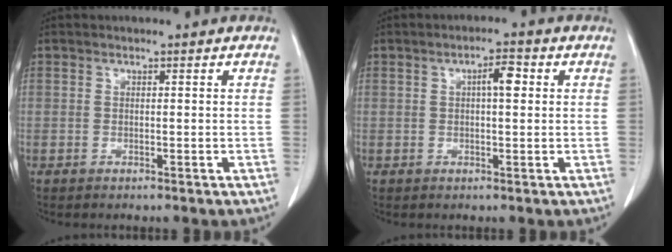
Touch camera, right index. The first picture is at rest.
{"total": 3.3, "force": [0.8, 0.8, 3.1], "torque": [-0.051, 0.007, 0.011]}